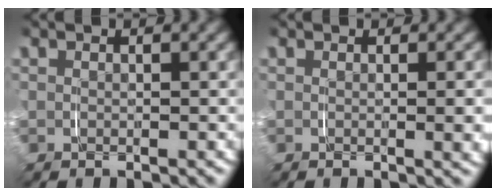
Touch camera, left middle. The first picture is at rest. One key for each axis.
{"total": 1.3, "fx": 0.1, "fy": -0.3, "fz": 1.3, "tx": -0.018, "ty": 0.000, "tz": 0.000}